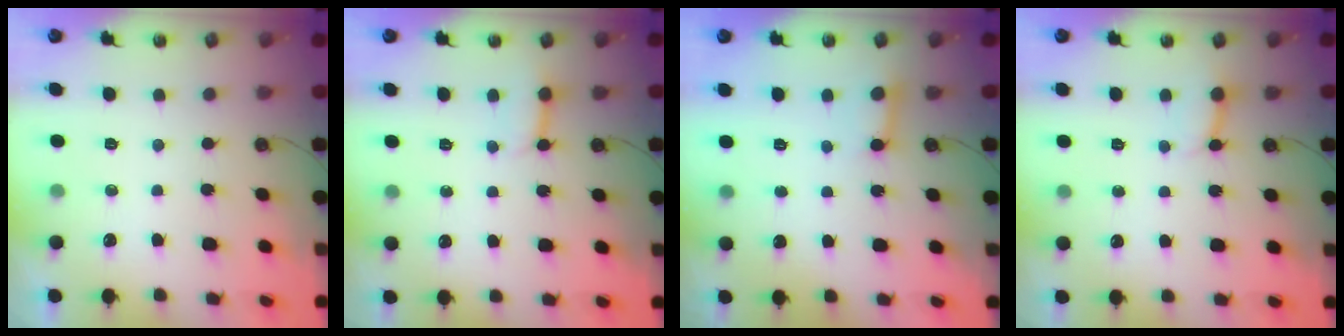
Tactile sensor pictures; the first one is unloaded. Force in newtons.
{"total": 3.0, "press": 2.9, "slide": 0.6}
{"total": 4.1, "press": 4.1, "slide": 0.3}
{"total": 3.4, "press": 3.4, "slide": 0.1}